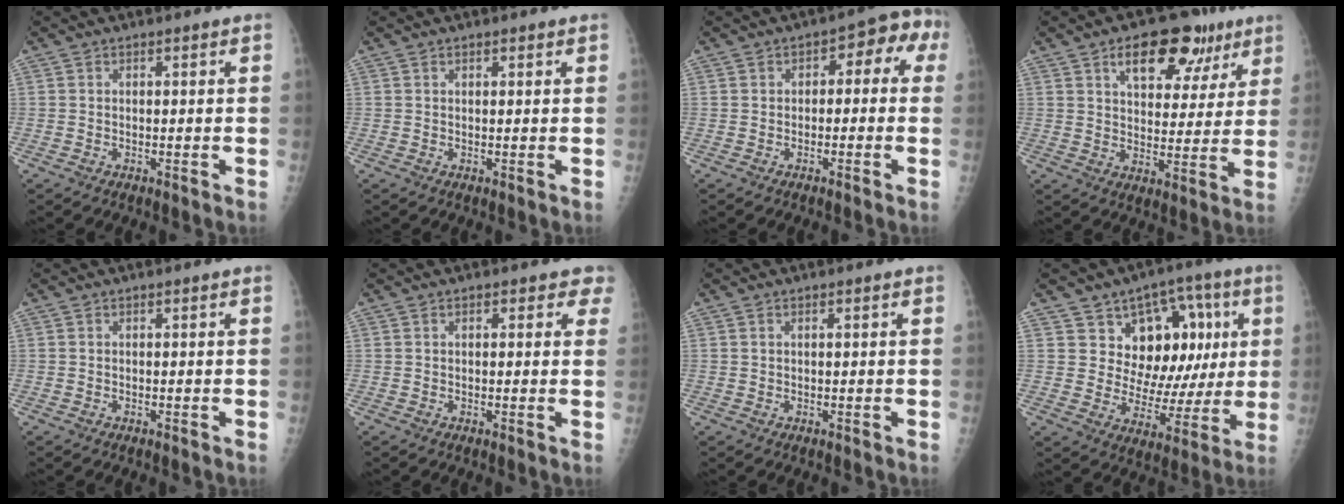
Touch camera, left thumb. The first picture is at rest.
{"total": 0.7, "force": [0.5, 0.3, 0.4], "torque": [-0.005, -0.002, 0.007]}
{"total": 5.8, "force": [-0.2, 4.2, 4.0], "torque": [-0.010, 0.035, -0.014]}
{"total": 15.0, "force": [8.2, 8.0, 9.6], "torque": [-0.084, -0.017, 0.119]}
{"total": 0.0}
{"total": 2.6, "force": [1.6, 1.6, 1.2], "torque": [0.018, -0.002, 0.011]}
{"total": 0.5, "force": [0.2, 0.2, 0.4], "torque": [-0.008, 0.001, 0.006]}
{"total": 16.3, "force": [4.9, 10.9, 11.1], "torque": [-0.095, -0.004, 0.079]}